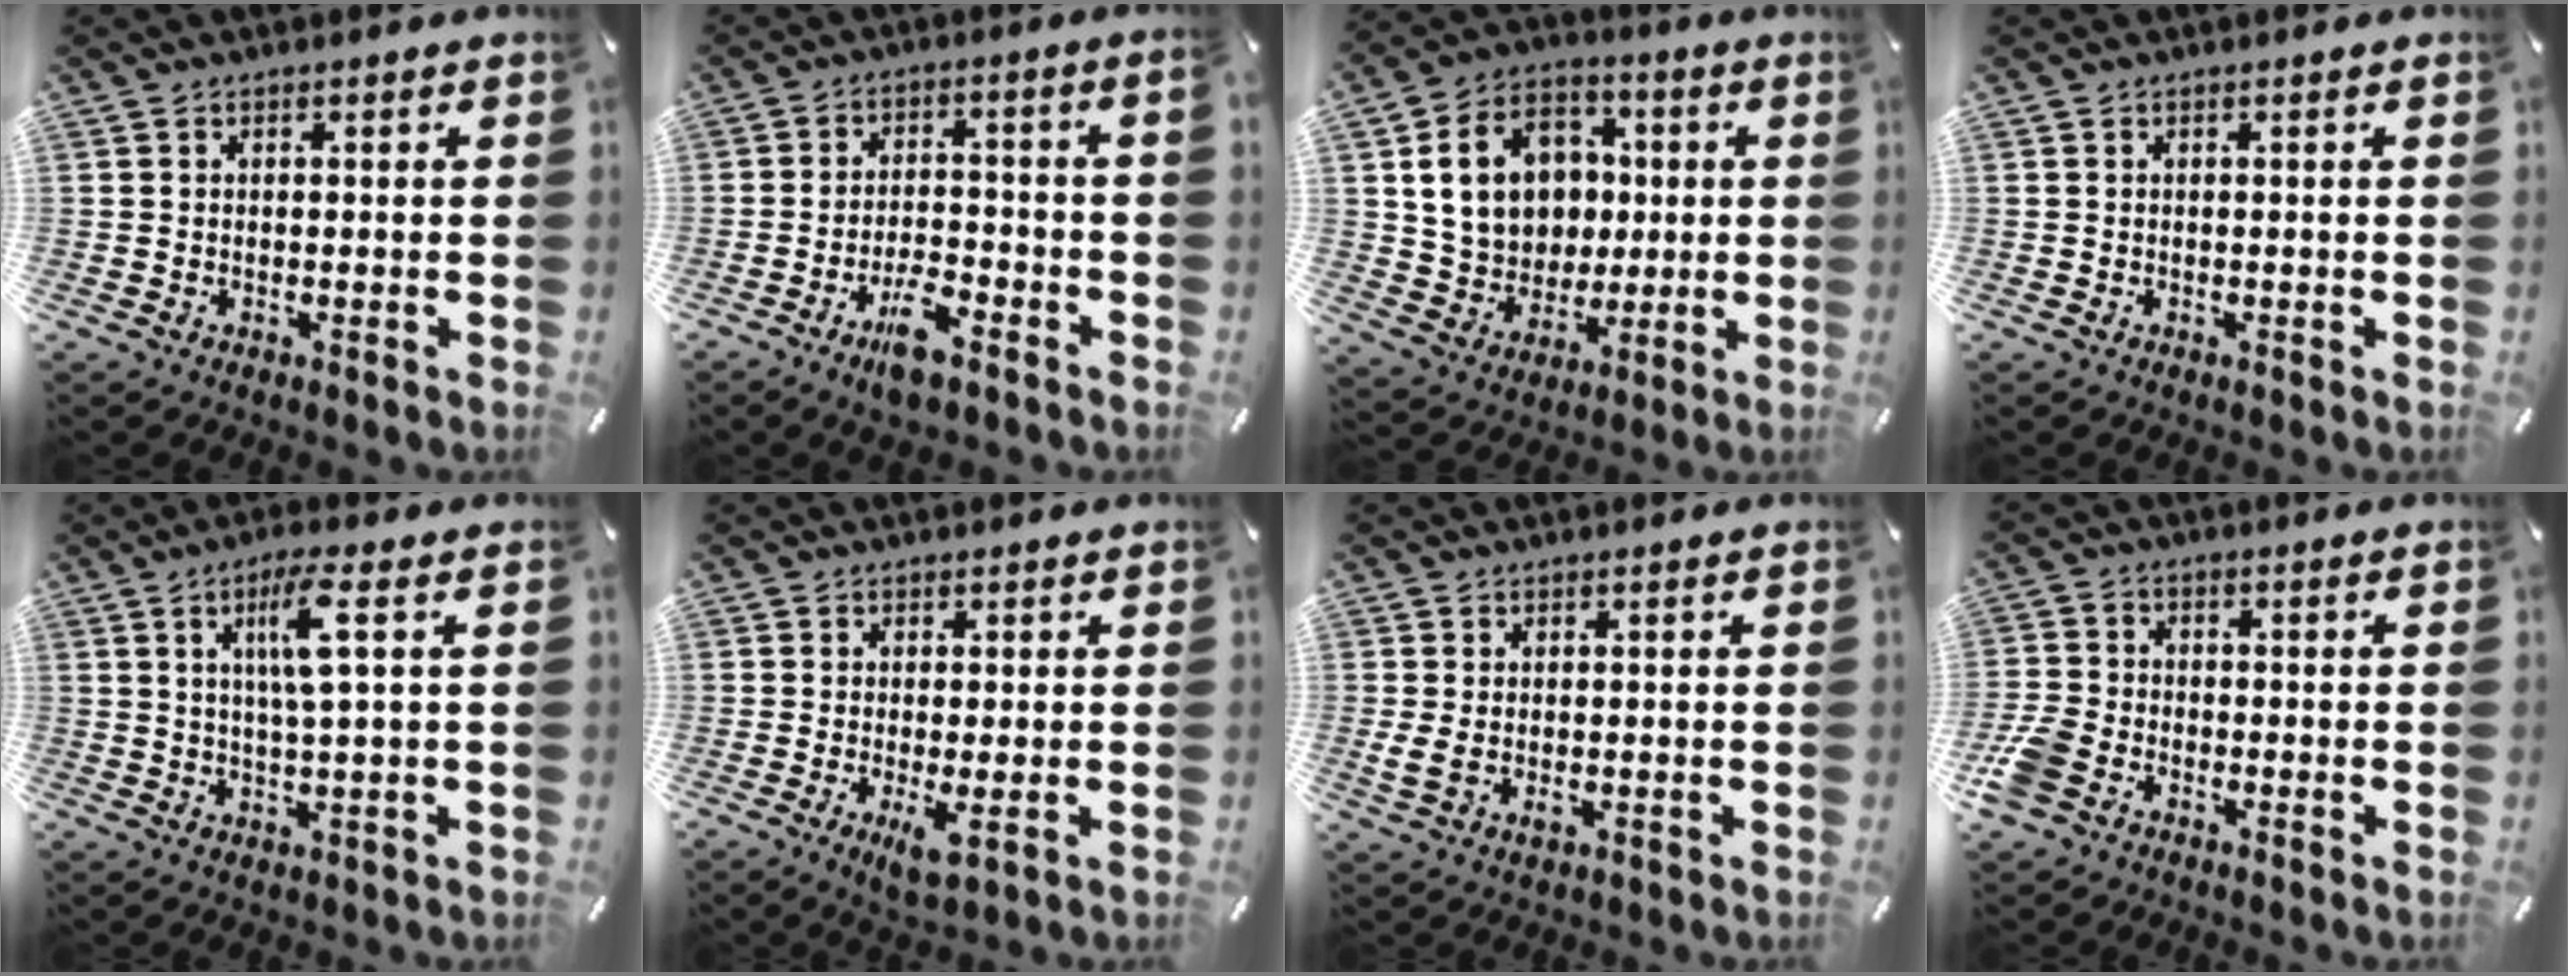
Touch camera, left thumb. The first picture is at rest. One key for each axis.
{"total": 7.9, "fx": -4.8, "fy": 2.1, "fz": 5.9, "tx": -0.107, "ty": 0.016, "tz": -0.084}
{"total": 15.5, "fx": 2.3, "fy": 13.4, "fz": 7.4, "tx": -0.130, "ty": 0.013, "tz": 0.050}
{"total": 0.0}
{"total": 8.3, "fx": 2.4, "fy": 0.8, "fz": 7.9, "tx": -0.149, "ty": 0.000, "tz": 0.033}
{"total": 4.6, "fx": -0.8, "fy": 1.3, "fz": 4.4, "tx": -0.075, "ty": -0.017, "tz": -0.012}
{"total": 3.5, "fx": -0.3, "fy": 2.0, "fz": 2.8, "tx": -0.062, "ty": -0.009, "tz": -0.011}
{"total": 5.8, "fx": -3.3, "fy": 3.9, "fz": 2.9, "tx": -0.075, "ty": 0.011, "tz": -0.064}